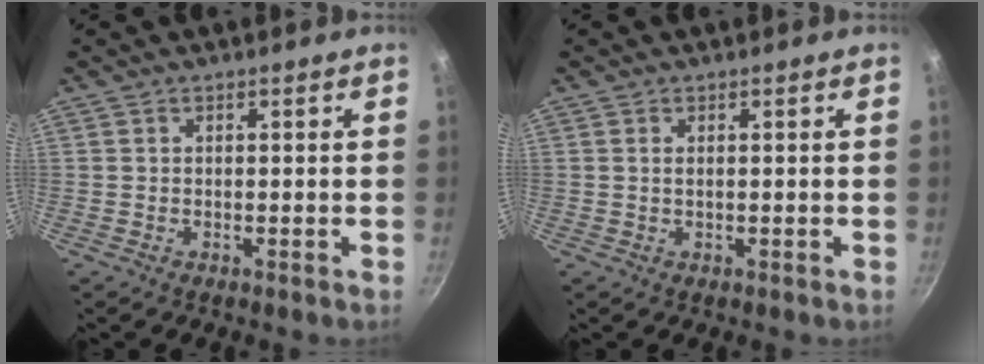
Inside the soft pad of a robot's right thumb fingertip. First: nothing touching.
{"total": 0.7, "force": [0.2, 0.3, 0.6], "torque": [-0.012, 0.000, 0.004]}